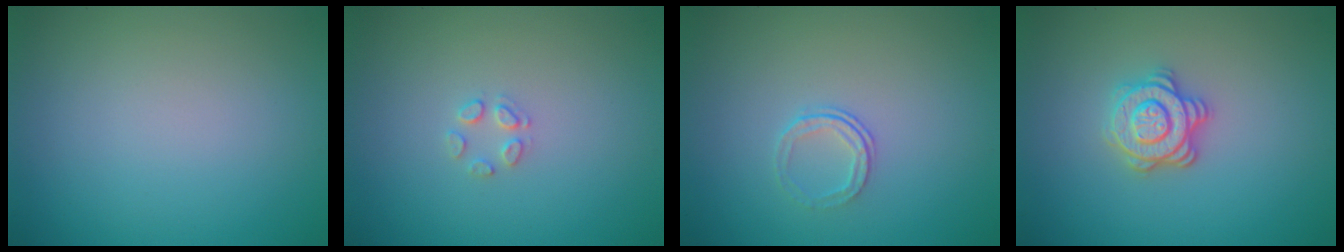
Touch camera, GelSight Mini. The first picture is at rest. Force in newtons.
{"total": 1.2, "press": 1.2, "slide": 0.1}
{"total": 1.3, "press": 0.9, "slide": 0.9}
{"total": 3.5, "press": 3.0, "slide": 1.7}